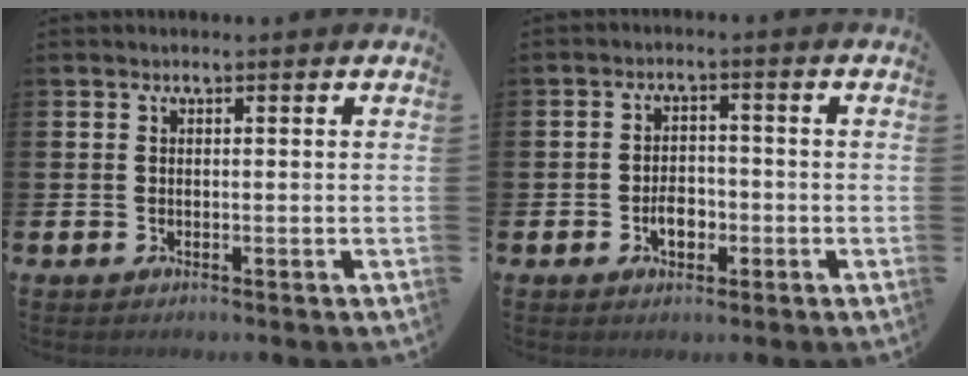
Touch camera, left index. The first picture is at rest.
{"total": 3.3, "force": [-1.2, 2.1, 2.2], "torque": [-0.022, -0.004, -0.028]}